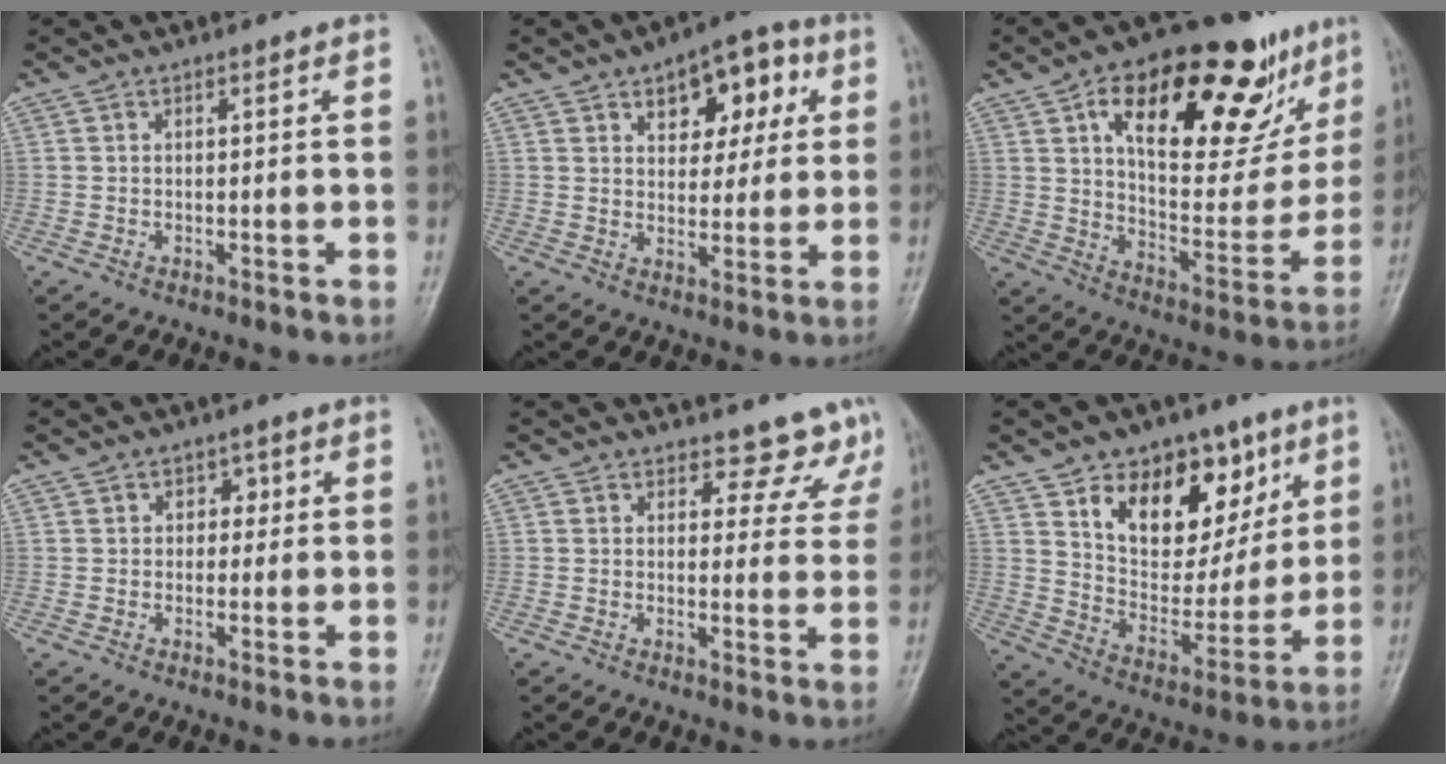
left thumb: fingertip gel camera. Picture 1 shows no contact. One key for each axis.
{"total": 11.8, "fx": 4.9, "fy": 6.9, "fz": 8.3, "tx": -0.065, "ty": -0.002, "tz": 0.065}
{"total": 29.8, "fx": 15.0, "fy": 13.2, "fz": 22.1, "tx": -0.278, "ty": -0.013, "tz": 0.238}
{"total": 3.1, "fx": 0.6, "fy": 2.6, "fz": 1.6, "tx": 0.008, "ty": 0.004, "tz": 0.001}
{"total": 7.6, "fx": 6.6, "fy": 3.7, "fz": 0.3, "tx": 0.045, "ty": -0.038, "tz": 0.056}
{"total": 19.3, "fx": 9.3, "fy": 12.1, "fz": 11.8, "tx": -0.121, "ty": -0.040, "tz": 0.160}